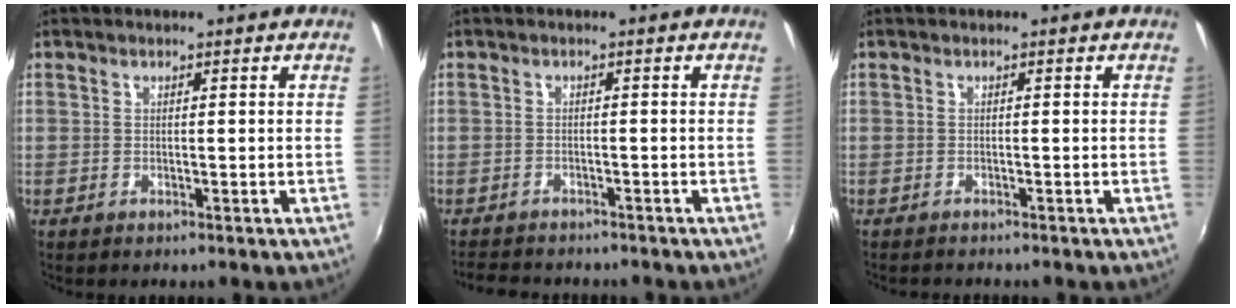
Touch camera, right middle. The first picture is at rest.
{"total": 6.0, "force": [-5.6, 1.6, 1.7], "torque": [-0.049, -0.012, -0.087]}
{"total": 1.6, "force": [-1.5, 0.2, 0.3], "torque": [-0.012, -0.008, -0.024]}